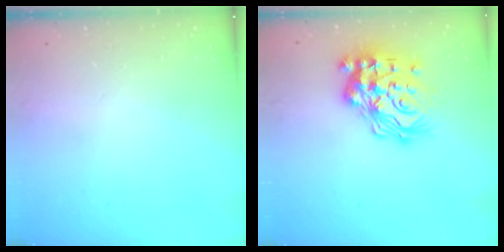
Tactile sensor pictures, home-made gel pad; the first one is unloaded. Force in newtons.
{"total": 24.6, "press": 24.5, "slide": 1.8}